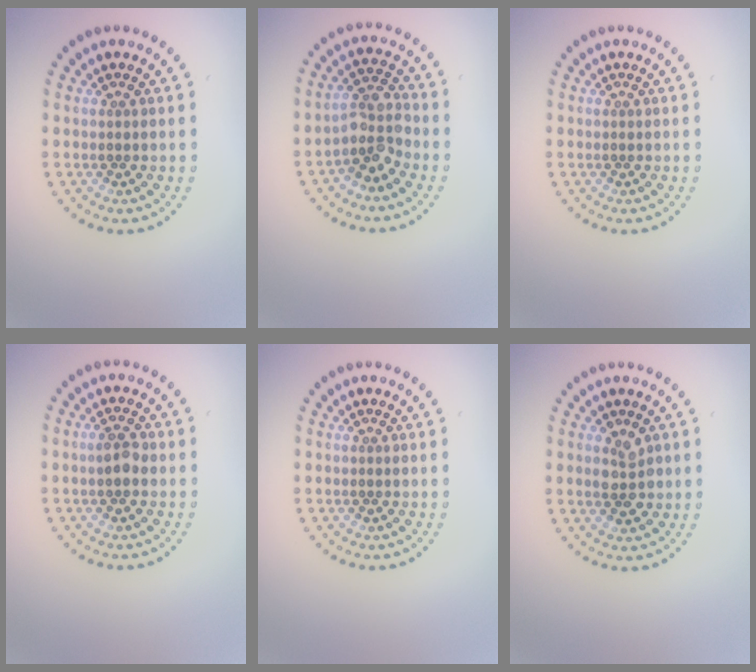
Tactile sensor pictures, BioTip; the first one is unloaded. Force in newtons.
{"total": 3.5, "press": 3.0, "slide": 1.9}
{"total": 0.0}
{"total": 1.9, "press": 1.8, "slide": 0.3}
{"total": 0.0}
{"total": 2.5, "press": 2.5, "slide": 0.4}